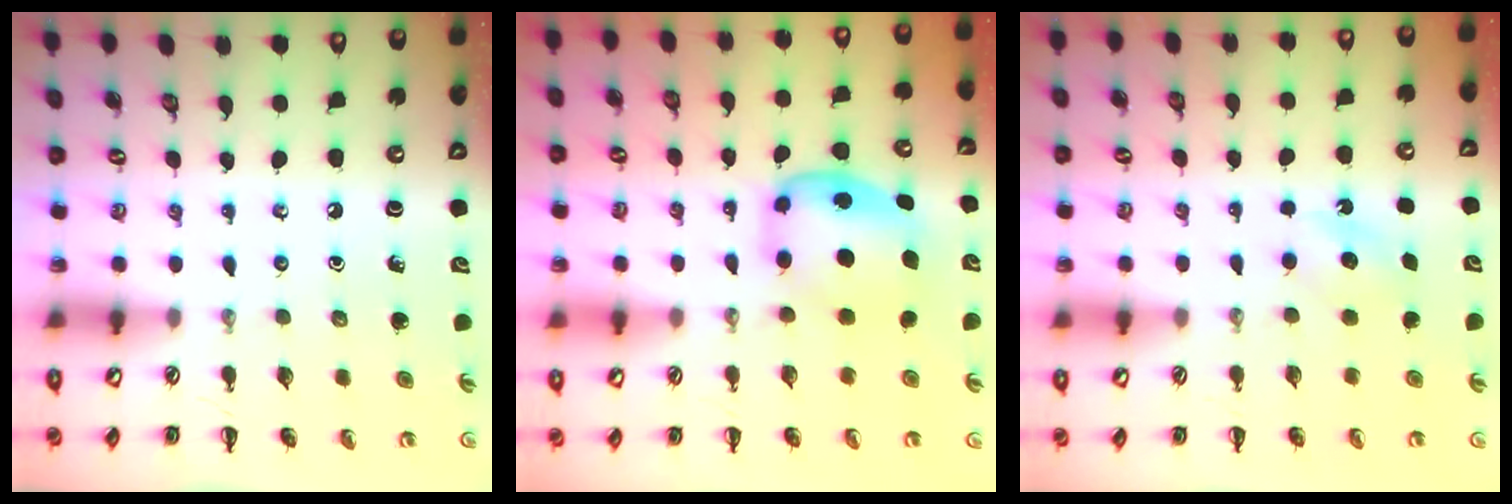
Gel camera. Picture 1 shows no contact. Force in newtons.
{"total": 6.4, "press": 6.4, "slide": 0.6}
{"total": 4.2, "press": 4.1, "slide": 1.1}